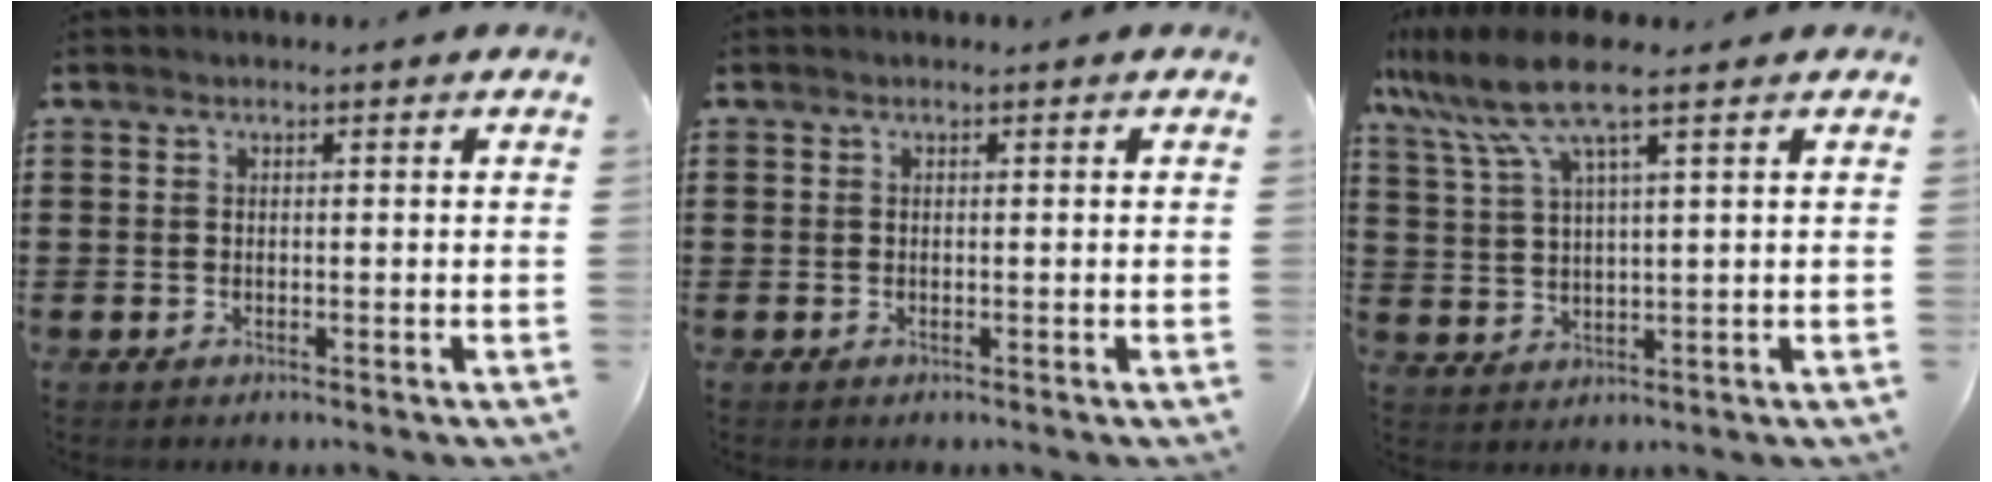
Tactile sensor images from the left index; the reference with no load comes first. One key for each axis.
{"total": 0.0}
{"total": 9.5, "fx": 6.5, "fy": 1.5, "fz": 6.8, "tx": -0.157, "ty": -0.015, "tz": 0.113}